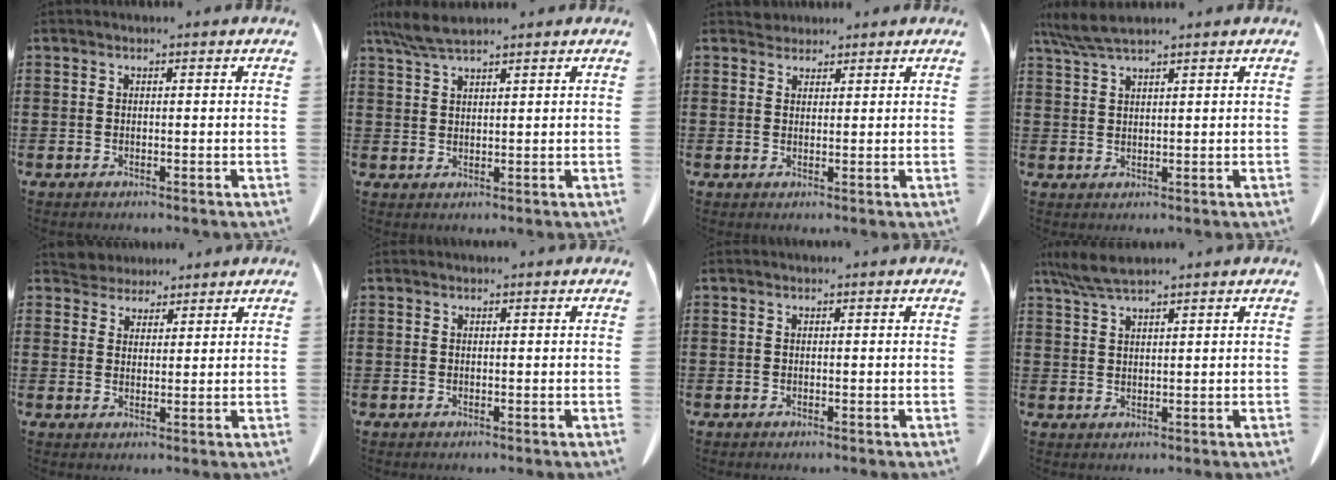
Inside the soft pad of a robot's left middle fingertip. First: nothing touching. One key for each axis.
{"total": 4.4, "fx": 3.5, "fy": 0.5, "fz": 2.7, "tx": -0.061, "ty": -0.003, "tz": 0.067}
{"total": 2.0, "fx": 1.9, "fy": 0.7, "fz": 0.0, "tx": 0.002, "ty": -0.001, "tz": 0.037}
{"total": 4.5, "fx": 3.6, "fy": 0.3, "fz": 2.7, "tx": -0.061, "ty": -0.003, "tz": 0.068}
{"total": 3.7, "fx": 3.5, "fy": 1.2, "fz": -0.1, "tx": -0.012, "ty": -0.006, "tz": 0.068}
{"total": 0.0}
{"total": 0.0}
{"total": 4.6, "fx": 3.7, "fy": 0.5, "fz": 2.8, "tx": -0.064, "ty": -0.004, "tz": 0.070}